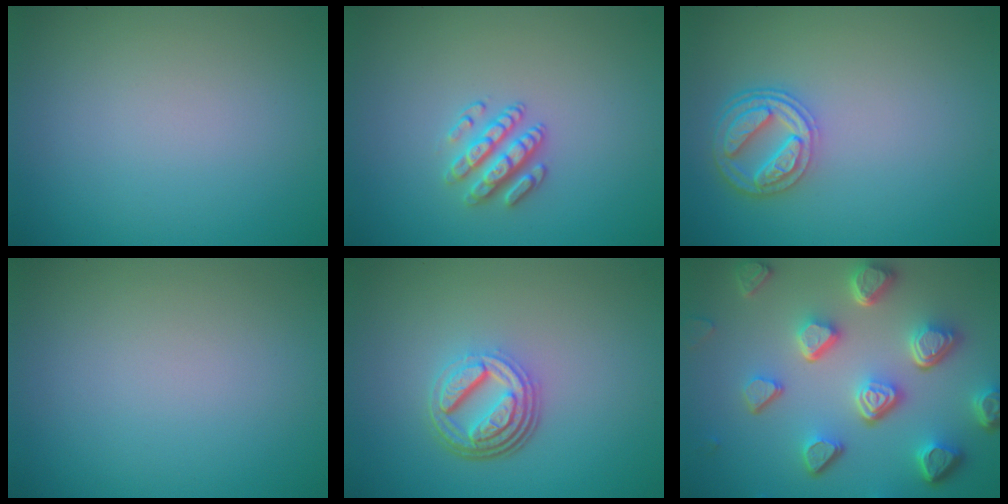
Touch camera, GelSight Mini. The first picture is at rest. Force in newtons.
{"total": 2.7, "press": 2.5, "slide": 1.0}
{"total": 4.3, "press": 3.6, "slide": 2.3}
{"total": 0.0}
{"total": 4.9, "press": 3.6, "slide": 3.4}
{"total": 7.6, "press": 5.7, "slide": 5.1}